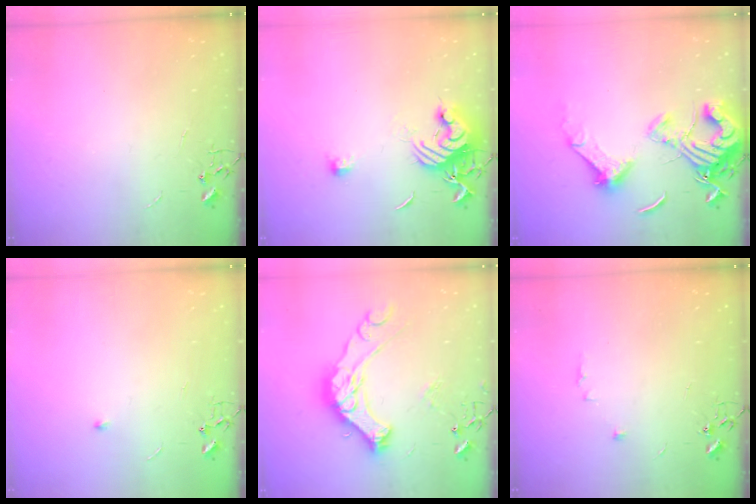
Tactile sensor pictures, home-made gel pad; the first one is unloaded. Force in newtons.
{"total": 11.8, "press": 11.8, "slide": 0.9}
{"total": 17.4, "press": 17.4, "slide": 1.8}
{"total": 4.6, "press": 4.5, "slide": 0.7}
{"total": 19.0, "press": 18.9, "slide": 1.9}
{"total": 5.3, "press": 5.1, "slide": 1.3}